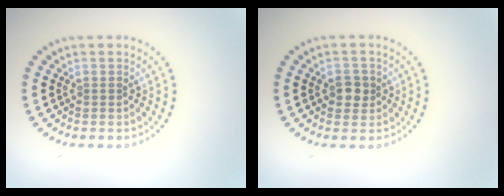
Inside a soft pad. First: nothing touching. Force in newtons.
{"total": 1.7, "press": 1.7, "slide": 0.5}